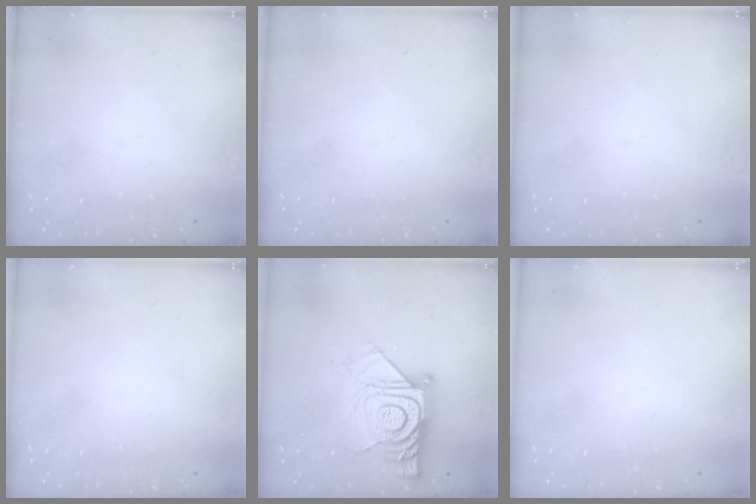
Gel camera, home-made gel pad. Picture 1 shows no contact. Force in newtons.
{"total": 1.6, "press": 1.6, "slide": 0.1}
{"total": 0.0}
{"total": 1.8, "press": 1.7, "slide": 0.1}
{"total": 15.3, "press": 15.2, "slide": 1.1}
{"total": 1.8, "press": 1.8, "slide": 0.1}